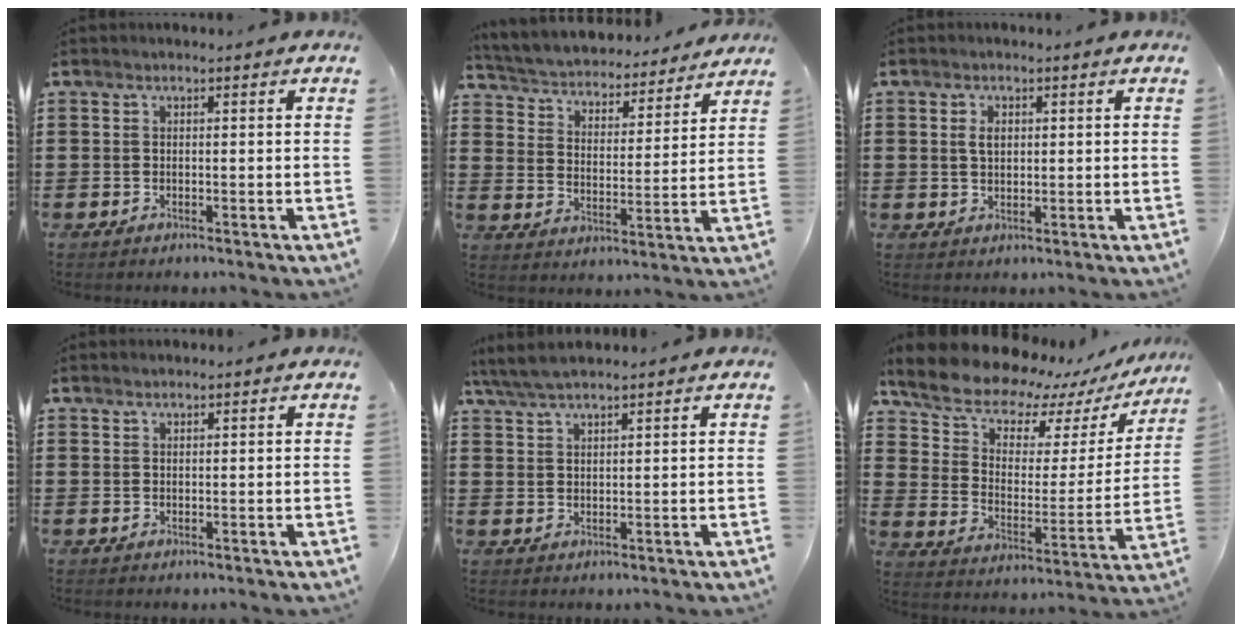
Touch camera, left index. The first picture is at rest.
{"total": 3.8, "force": [3.7, 0.6, 0.3], "torque": [-0.030, -0.032, 0.055]}
{"total": 2.2, "force": [0.7, 1.4, 1.6], "torque": [-0.036, 0.007, 0.011]}
{"total": 1.0, "force": [1.0, 0.2, 0.1], "torque": [-0.003, 0.001, 0.019]}
{"total": 4.0, "force": [3.5, 0.6, 1.9], "torque": [-0.047, -0.001, 0.066]}
{"total": 9.7, "force": [8.6, 3.3, 2.9], "torque": [-0.090, -0.064, 0.146]}